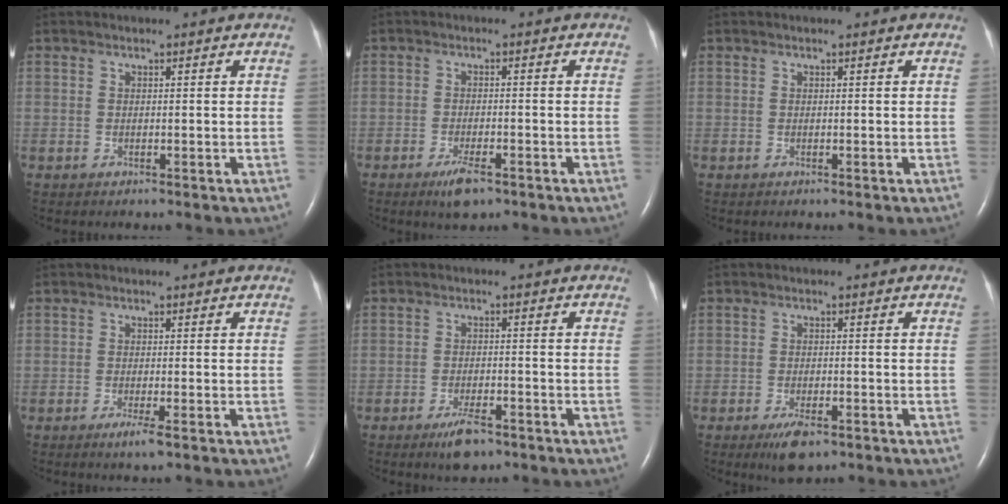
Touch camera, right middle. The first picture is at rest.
{"total": 3.8, "force": [-2.4, 1.0, 2.8], "torque": [-0.056, -0.004, -0.039]}
{"total": 0.0}
{"total": 2.1, "force": [-1.2, -0.1, 1.7], "torque": [-0.034, -0.006, -0.023]}
{"total": 4.3, "force": [-3.0, 1.3, 2.8], "torque": [-0.058, -0.003, -0.049]}
{"total": 4.2, "force": [-2.6, 1.4, 3.0], "torque": [-0.059, -0.006, -0.039]}